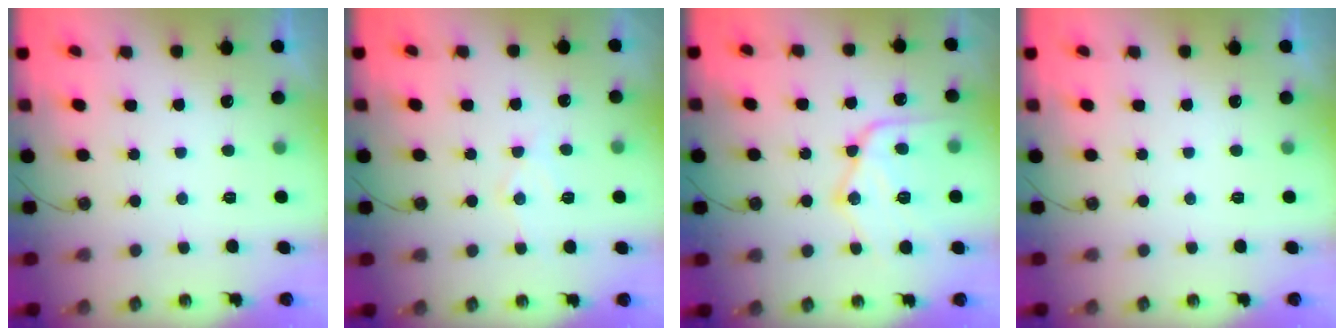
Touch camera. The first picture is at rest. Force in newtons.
{"total": 7.4, "press": 7.4, "slide": 0.4}
{"total": 17.2, "press": 17.1, "slide": 1.7}
{"total": 0.0}